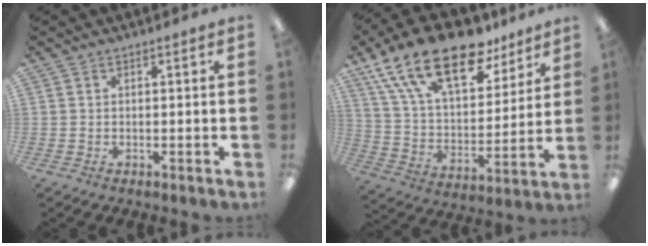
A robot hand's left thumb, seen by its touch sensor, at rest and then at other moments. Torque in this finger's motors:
{"motor_torque": [0.55, 0.60, 1.57, -1.20, 0.35]}